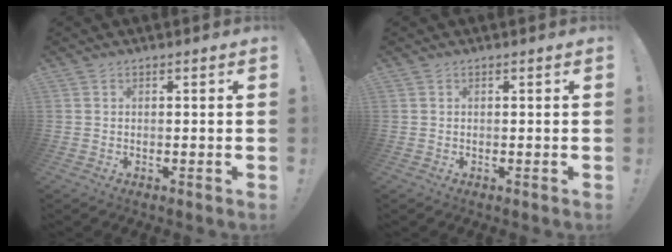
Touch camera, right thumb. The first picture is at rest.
{"total": 0.0}